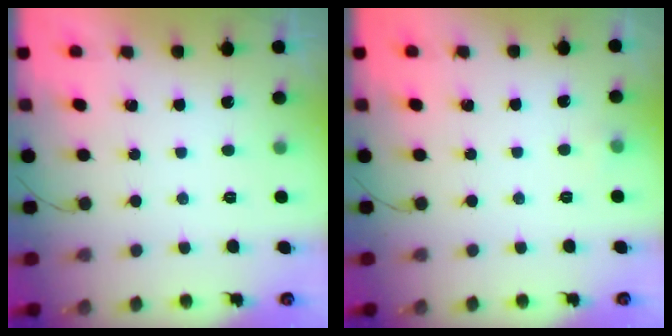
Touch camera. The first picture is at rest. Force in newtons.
{"total": 3.1, "press": 2.8, "slide": 1.4}